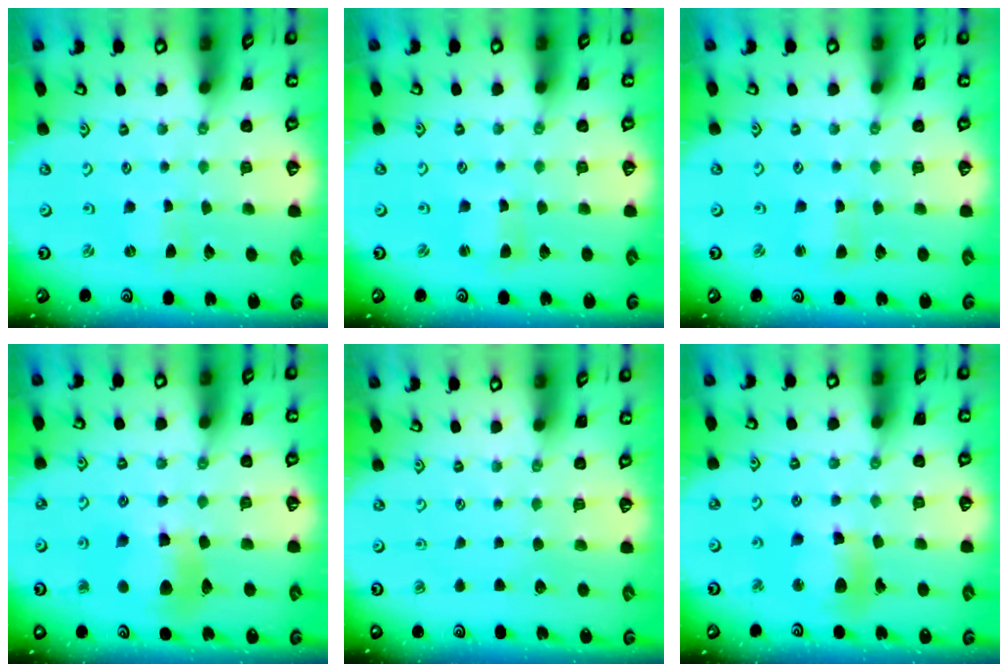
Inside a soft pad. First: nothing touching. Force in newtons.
{"total": 2.1, "press": 2.1, "slide": 0.4}
{"total": 0.9, "press": 0.9, "slide": 0.1}
{"total": 11.4, "press": 11.3, "slide": 2.0}
{"total": 0.0}
{"total": 11.9, "press": 11.8, "slide": 1.5}